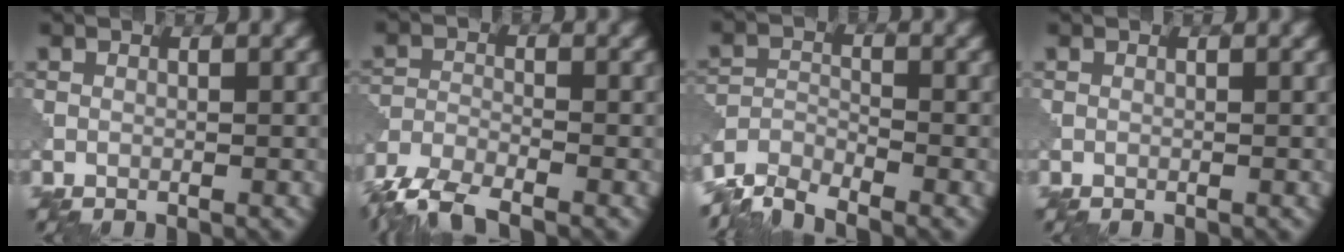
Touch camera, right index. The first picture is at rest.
{"total": 6.1, "force": [-5.1, 1.4, 3.1], "torque": [-0.065, -0.014, -0.107]}
{"total": 4.1, "force": [-3.9, 0.9, 1.2], "torque": [-0.020, -0.006, -0.086]}
{"total": 0.0}